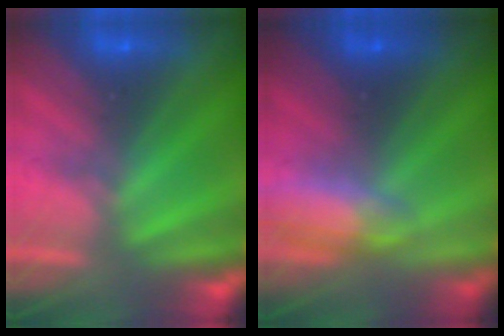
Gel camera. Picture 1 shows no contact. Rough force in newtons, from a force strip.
{"total": 2.7}